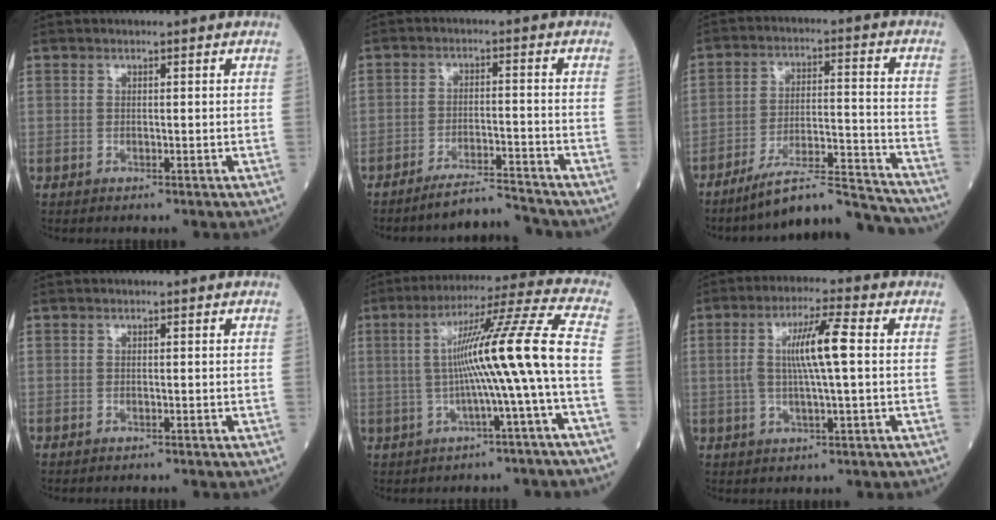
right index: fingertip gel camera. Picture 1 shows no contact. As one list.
[{"total": 7.3, "force": [-7.1, -0.4, 1.2], "torque": [-0.015, 0.002, -0.125]}, {"total": 14.3, "force": [-13.5, 0.7, 4.7], "torque": [-0.063, 0.028, -0.216]}, {"total": 0.6, "force": [-0.6, 0.1, 0.1], "torque": [-0.002, -0.001, -0.012]}, {"total": 13.2, "force": [-1.4, -2.2, 13.0], "torque": [-0.212, 0.022, -0.024]}, {"total": 7.6, "force": [0.8, 0.2, 7.5], "torque": [-0.146, 0.010, 0.015]}]